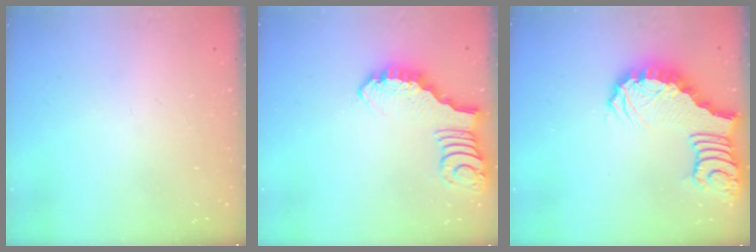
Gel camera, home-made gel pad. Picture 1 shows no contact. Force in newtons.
{"total": 2.4, "press": 2.4, "slide": 0.3}
{"total": 3.4, "press": 3.3, "slide": 0.8}